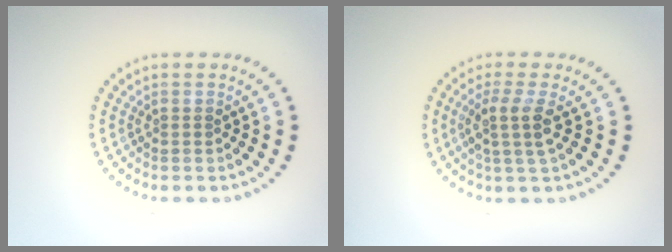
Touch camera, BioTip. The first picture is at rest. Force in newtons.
{"total": 2.7, "press": 2.2, "slide": 1.5}